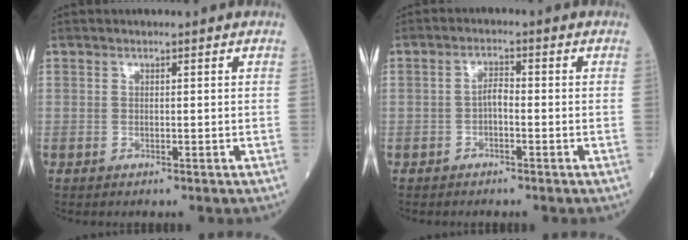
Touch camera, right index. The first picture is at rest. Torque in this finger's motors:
{"motor_torque": [0.40, -0.21, 0.20, 0.06]}